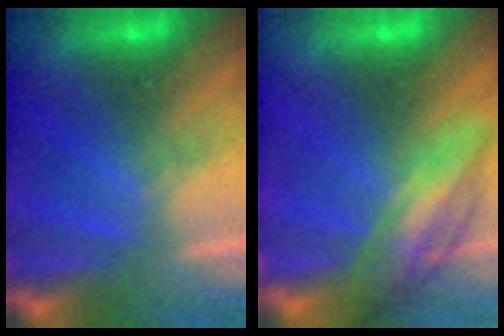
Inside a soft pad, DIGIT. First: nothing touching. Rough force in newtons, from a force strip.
{"total": 2.4}